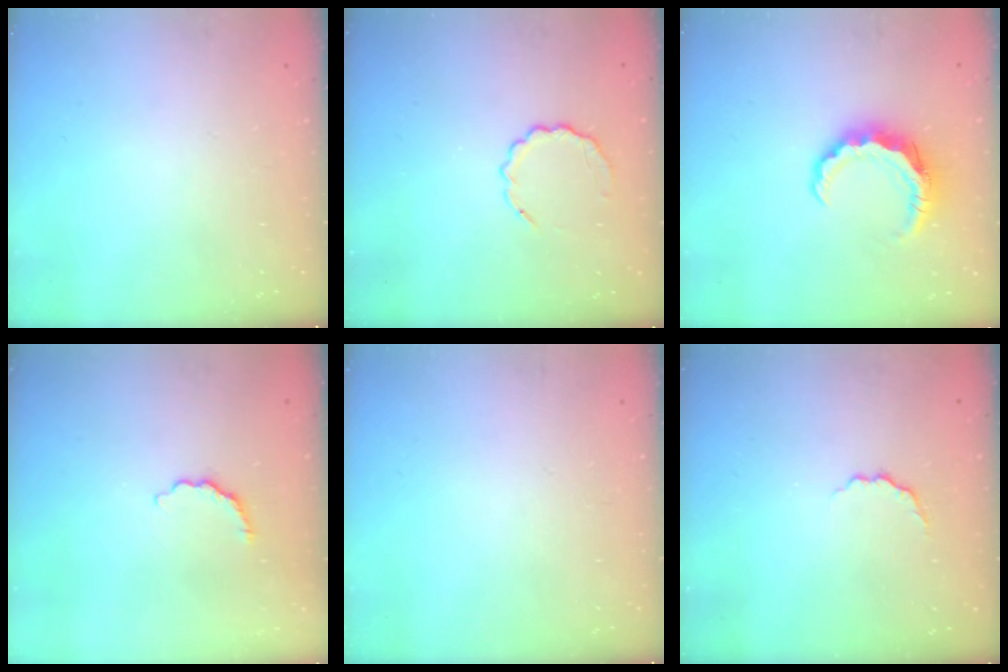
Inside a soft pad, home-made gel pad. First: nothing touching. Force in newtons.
{"total": 5.4, "press": 5.2, "slide": 1.5}
{"total": 8.1, "press": 8.0, "slide": 1.1}
{"total": 3.7, "press": 3.7, "slide": 0.7}
{"total": 0.0}
{"total": 3.2, "press": 3.1, "slide": 0.9}